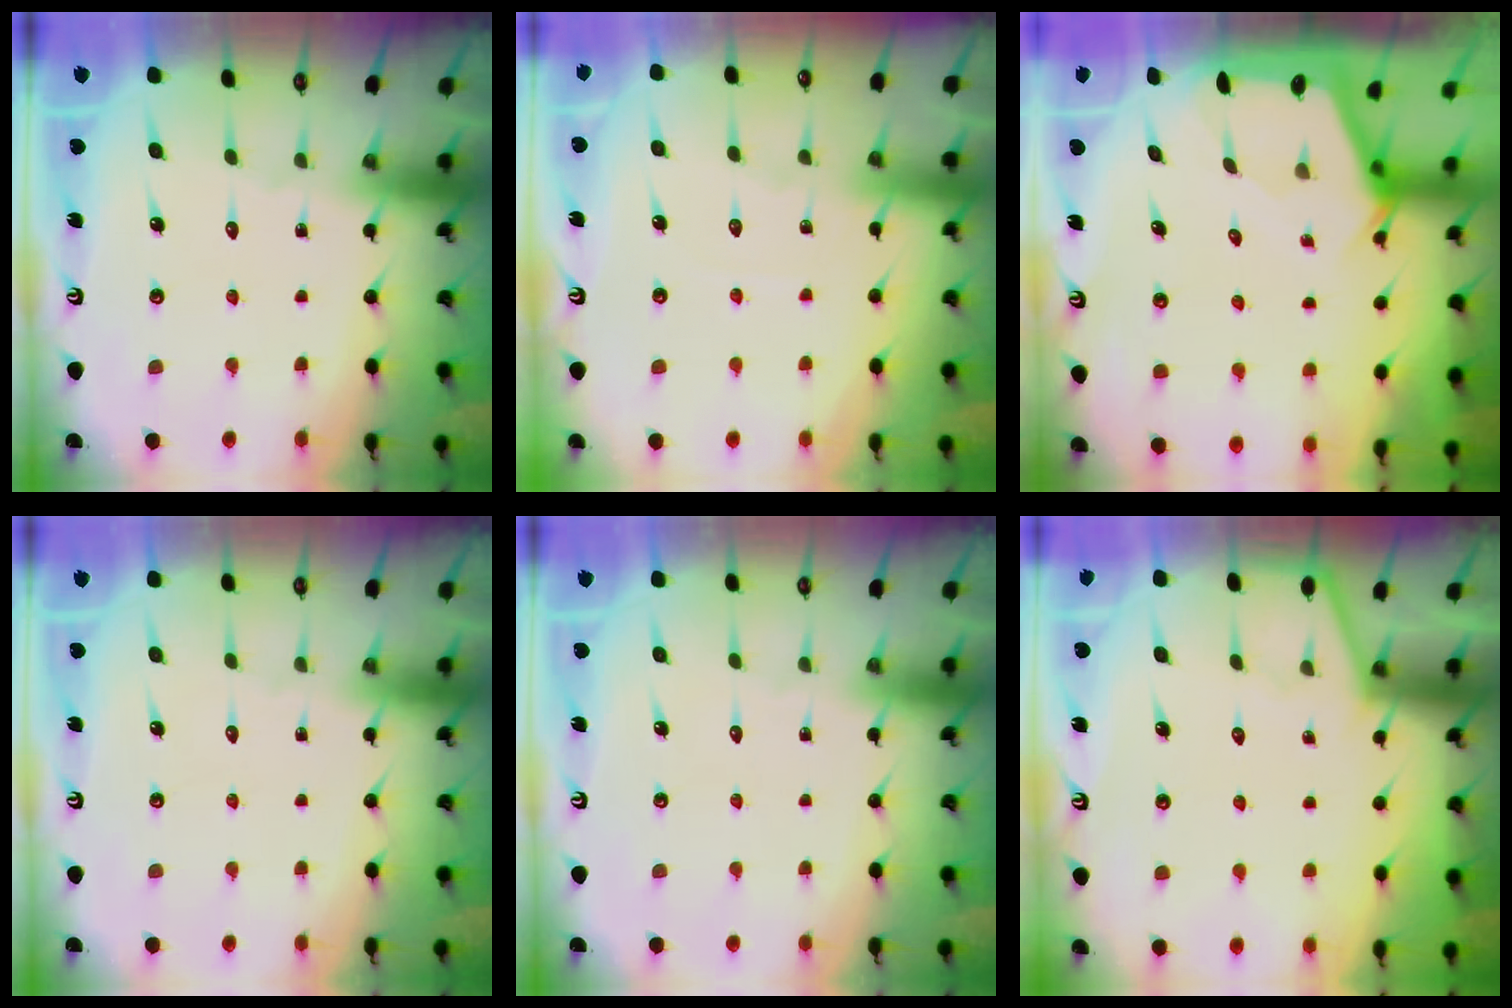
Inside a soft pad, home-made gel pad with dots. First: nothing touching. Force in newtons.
{"total": 3.9, "press": 3.9, "slide": 0.6}
{"total": 2.4, "press": 2.4, "slide": 0.3}
{"total": 0.0}
{"total": 0.0}
{"total": 2.4, "press": 2.4, "slide": 0.2}